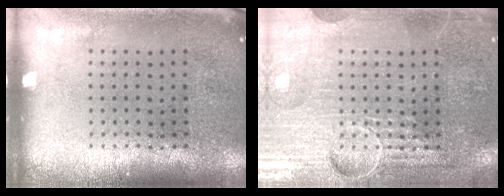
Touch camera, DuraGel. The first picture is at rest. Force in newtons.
{"total": 4.1, "press": 4.0, "slide": 0.7}